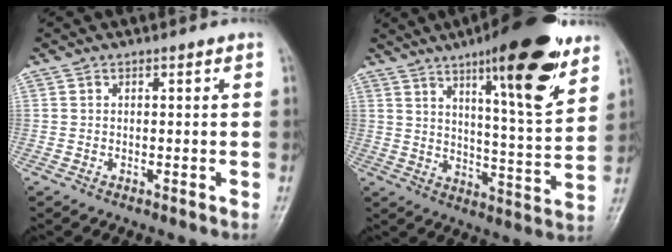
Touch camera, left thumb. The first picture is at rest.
{"total": 19.6, "force": [11.7, 4.1, 15.1], "torque": [-0.189, -0.062, 0.176]}